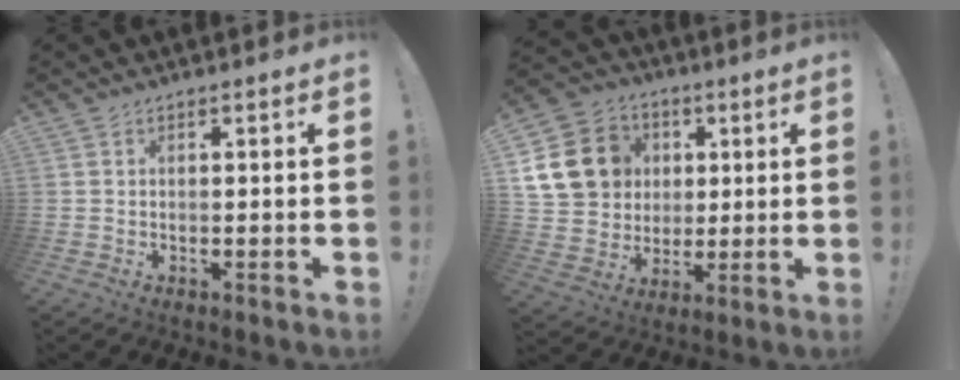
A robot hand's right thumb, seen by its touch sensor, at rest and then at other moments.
{"total": 16.9, "force": [3.9, 14.7, 7.3], "torque": [-0.107, 0.004, 0.101]}